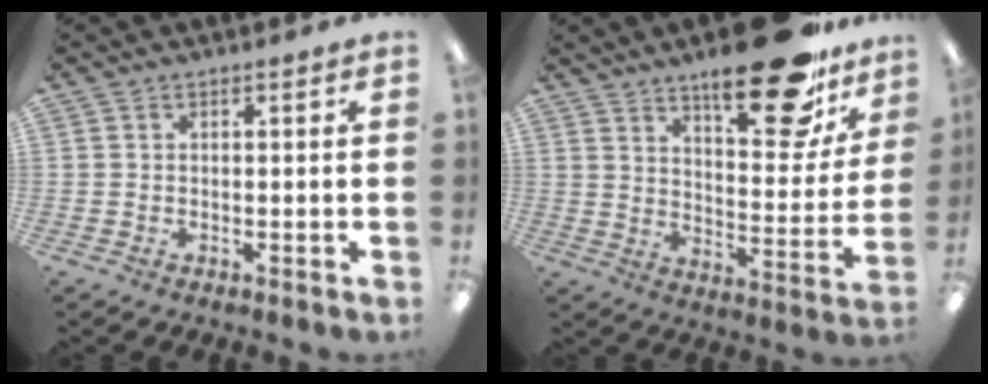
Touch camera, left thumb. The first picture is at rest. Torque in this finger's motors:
{"motor_torque": [0.94, 0.43, 1.34, -1.35, 0.10]}